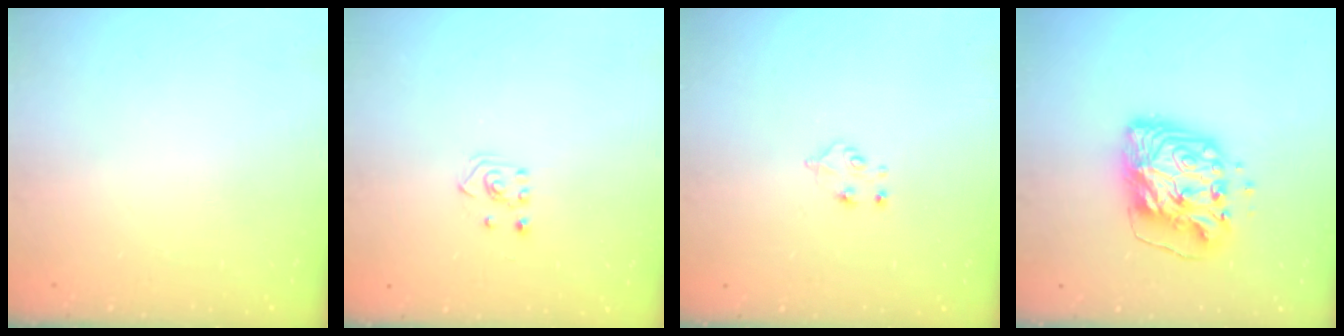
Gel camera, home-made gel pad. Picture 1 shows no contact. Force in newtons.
{"total": 2.3, "press": 2.2, "slide": 0.7}
{"total": 4.9, "press": 4.9, "slide": 0.5}
{"total": 14.5, "press": 14.4, "slide": 1.8}